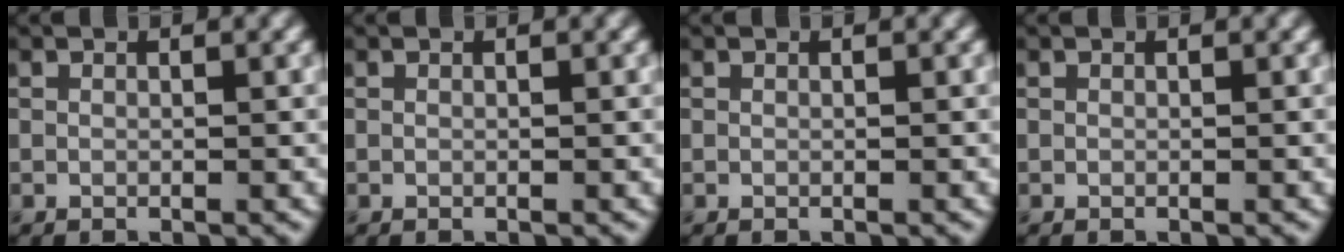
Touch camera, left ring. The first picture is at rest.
{"total": 0.0}
{"total": 0.0}
{"total": 0.0}